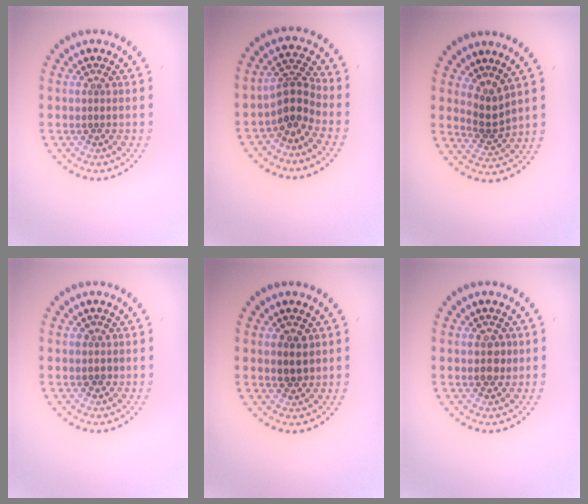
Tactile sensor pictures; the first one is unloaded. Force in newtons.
{"total": 3.1, "press": 2.3, "slide": 2.0}
{"total": 2.2, "press": 1.5, "slide": 1.6}
{"total": 0.8, "press": 0.8, "slide": 0.3}
{"total": 2.0, "press": 2.0, "slide": 0.5}
{"total": 1.6, "press": 1.6, "slide": 0.1}